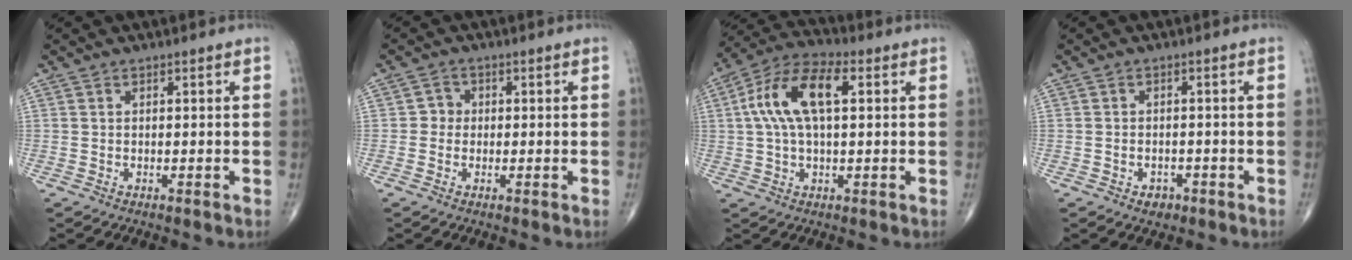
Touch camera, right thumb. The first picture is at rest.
{"total": 2.2, "force": [-0.2, 2.1, 0.7], "torque": [0.006, 0.008, -0.010]}
{"total": 12.8, "force": [2.6, 6.0, 11.0], "torque": [-0.224, 0.031, 0.043]}
{"total": 2.4, "force": [-1.3, 1.8, 1.0], "torque": [-0.007, 0.008, -0.013]}